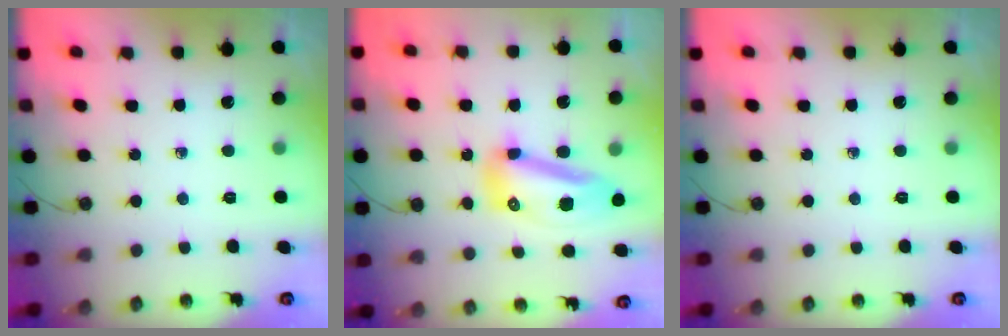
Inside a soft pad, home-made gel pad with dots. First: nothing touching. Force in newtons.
{"total": 12.7, "press": 12.6, "slide": 1.4}
{"total": 0.0}